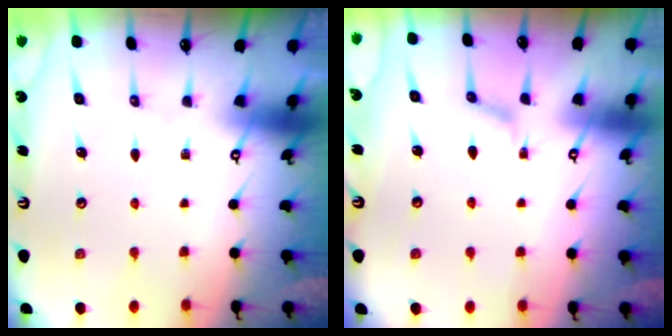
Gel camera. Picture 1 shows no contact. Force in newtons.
{"total": 2.1, "press": 2.0, "slide": 0.6}